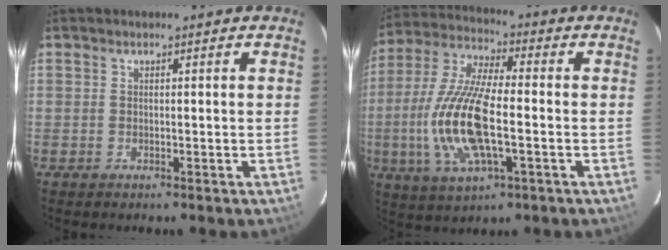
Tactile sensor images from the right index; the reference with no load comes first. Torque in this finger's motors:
{"motor_torque": [1.76, -0.38, 1.05, 0.21]}